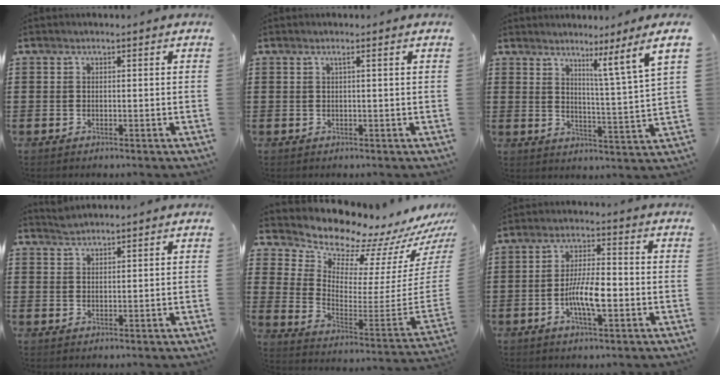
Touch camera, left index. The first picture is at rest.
{"total": 1.0, "force": [0.3, -0.3, 0.8], "torque": [-0.014, -0.006, 0.006]}
{"total": 5.7, "force": [4.0, -2.5, 3.1], "torque": [-0.040, -0.050, 0.050]}
{"total": 1.6, "force": [1.6, -0.1, 0.1], "torque": [-0.005, 0.000, 0.031]}
{"total": 8.8, "force": [8.5, 1.9, 0.8], "torque": [-0.040, -0.097, 0.137]}
{"total": 7.4, "force": [-1.9, 2.2, 6.8], "torque": [-0.134, 0.001, -0.037]}